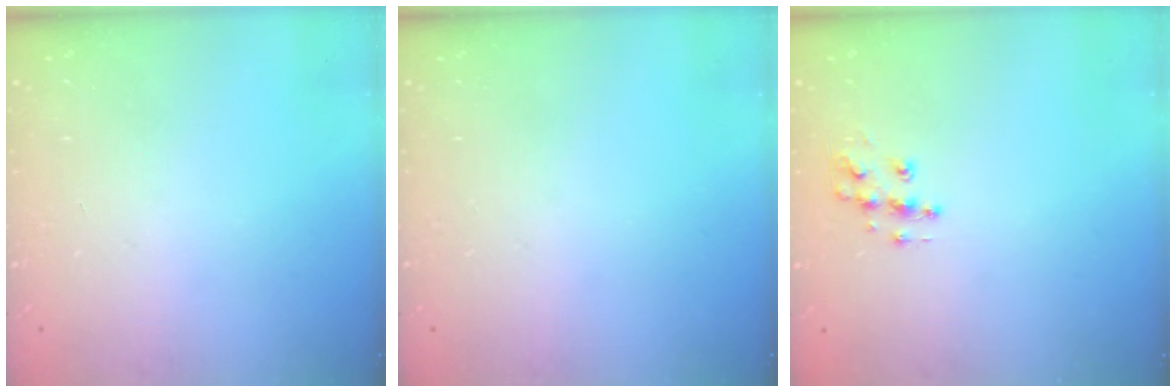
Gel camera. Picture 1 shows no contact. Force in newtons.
{"total": 0.0}
{"total": 8.6, "press": 8.6, "slide": 0.3}